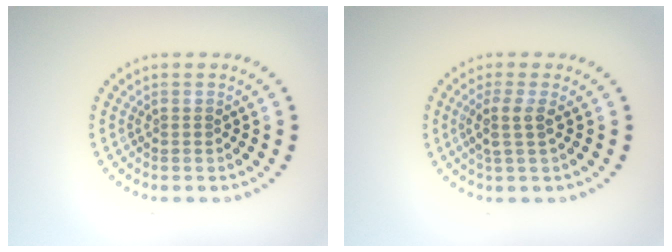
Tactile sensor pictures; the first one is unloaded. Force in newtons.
{"total": 2.2, "press": 1.7, "slide": 1.5}